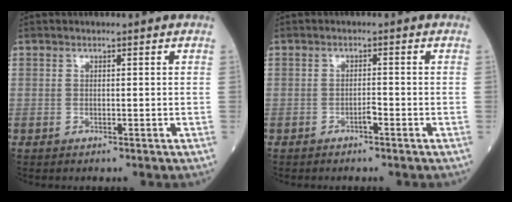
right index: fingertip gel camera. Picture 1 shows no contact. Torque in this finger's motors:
{"motor_torque": [0.11, 0.03, 0.13, 0.00]}